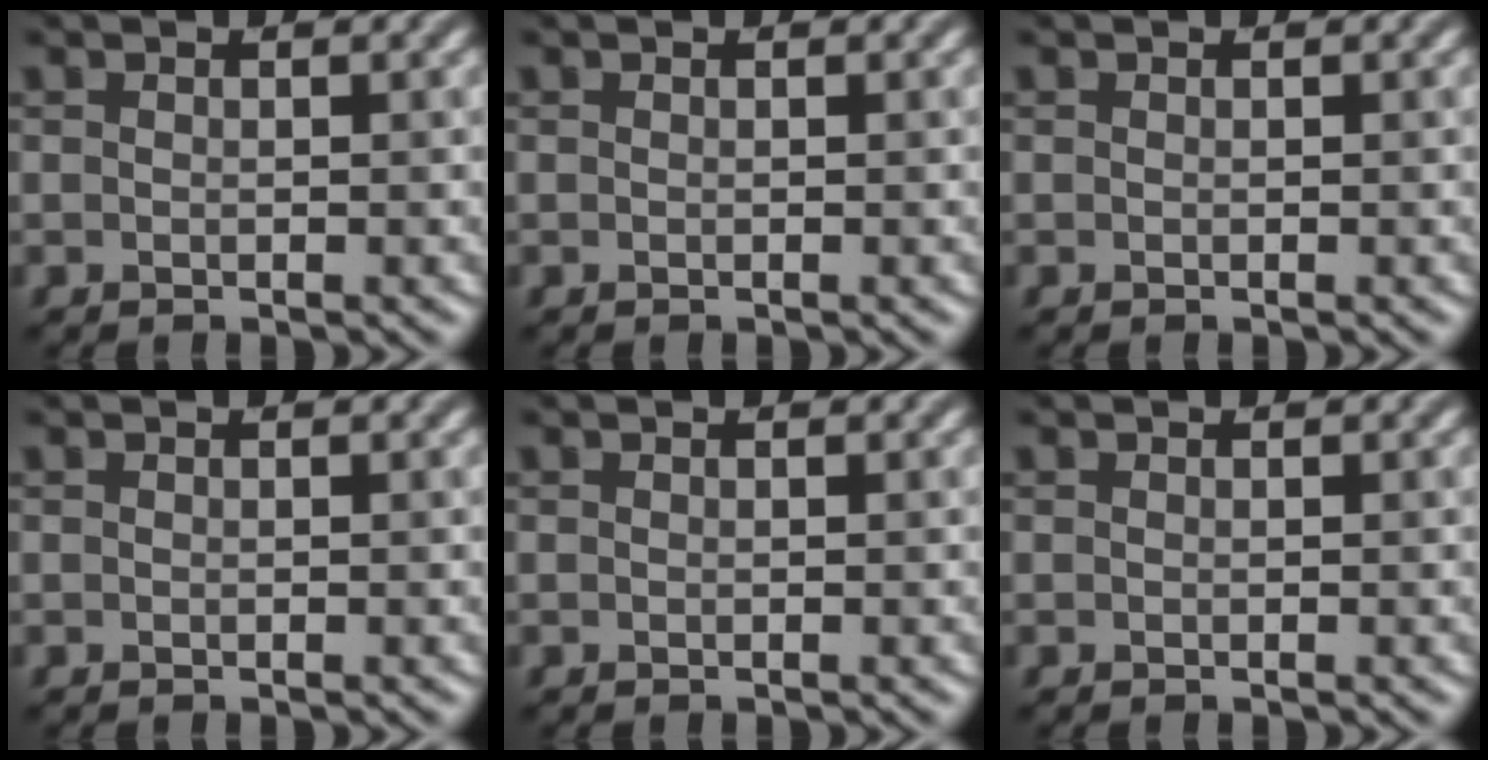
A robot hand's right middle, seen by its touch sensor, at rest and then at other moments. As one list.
[{"total": 0.0}, {"total": 0.0}, {"total": 0.0}, {"total": 0.0}, {"total": 0.0}]